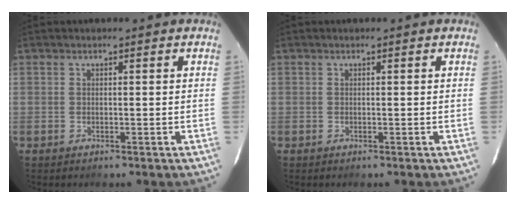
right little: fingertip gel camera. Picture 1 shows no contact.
{"total": 0.0}